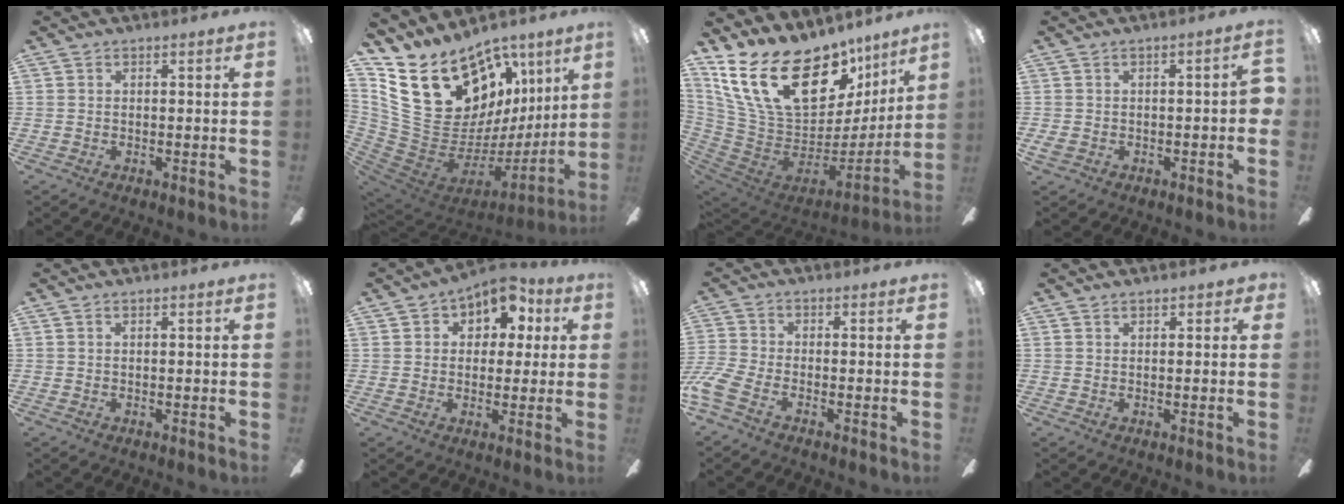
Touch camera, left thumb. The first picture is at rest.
{"total": 26.9, "force": [13.6, 17.6, 15.1], "torque": [-0.271, -0.088, 0.293]}
{"total": 27.4, "force": [16.3, 13.9, 17.0], "torque": [-0.321, -0.102, 0.315]}
{"total": 5.4, "force": [-1.3, 2.6, 4.5], "torque": [-0.078, 0.010, -0.021]}
{"total": 0.0}
{"total": 9.2, "force": [4.5, 6.3, 5.0], "torque": [-0.058, -0.019, 0.075]}
{"total": 6.2, "force": [-3.0, 2.5, 4.8], "torque": [-0.117, -0.001, -0.056]}
{"total": 1.5, "force": [0.9, 0.8, 1.0], "torque": [-0.012, -0.002, 0.015]}